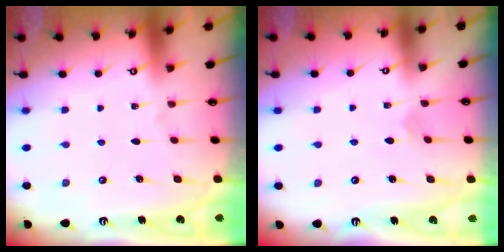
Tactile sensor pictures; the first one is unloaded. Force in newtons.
{"total": 4.2, "press": 4.2, "slide": 0.3}